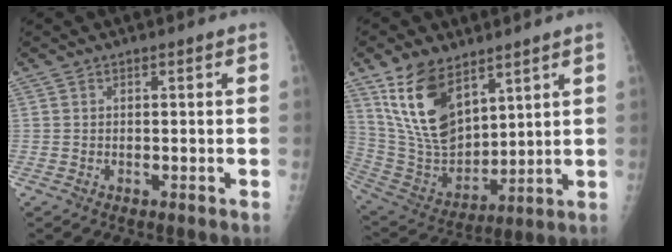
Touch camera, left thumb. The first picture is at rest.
{"total": 16.8, "force": [9.6, 9.1, 10.3], "torque": [-0.155, -0.050, 0.204]}